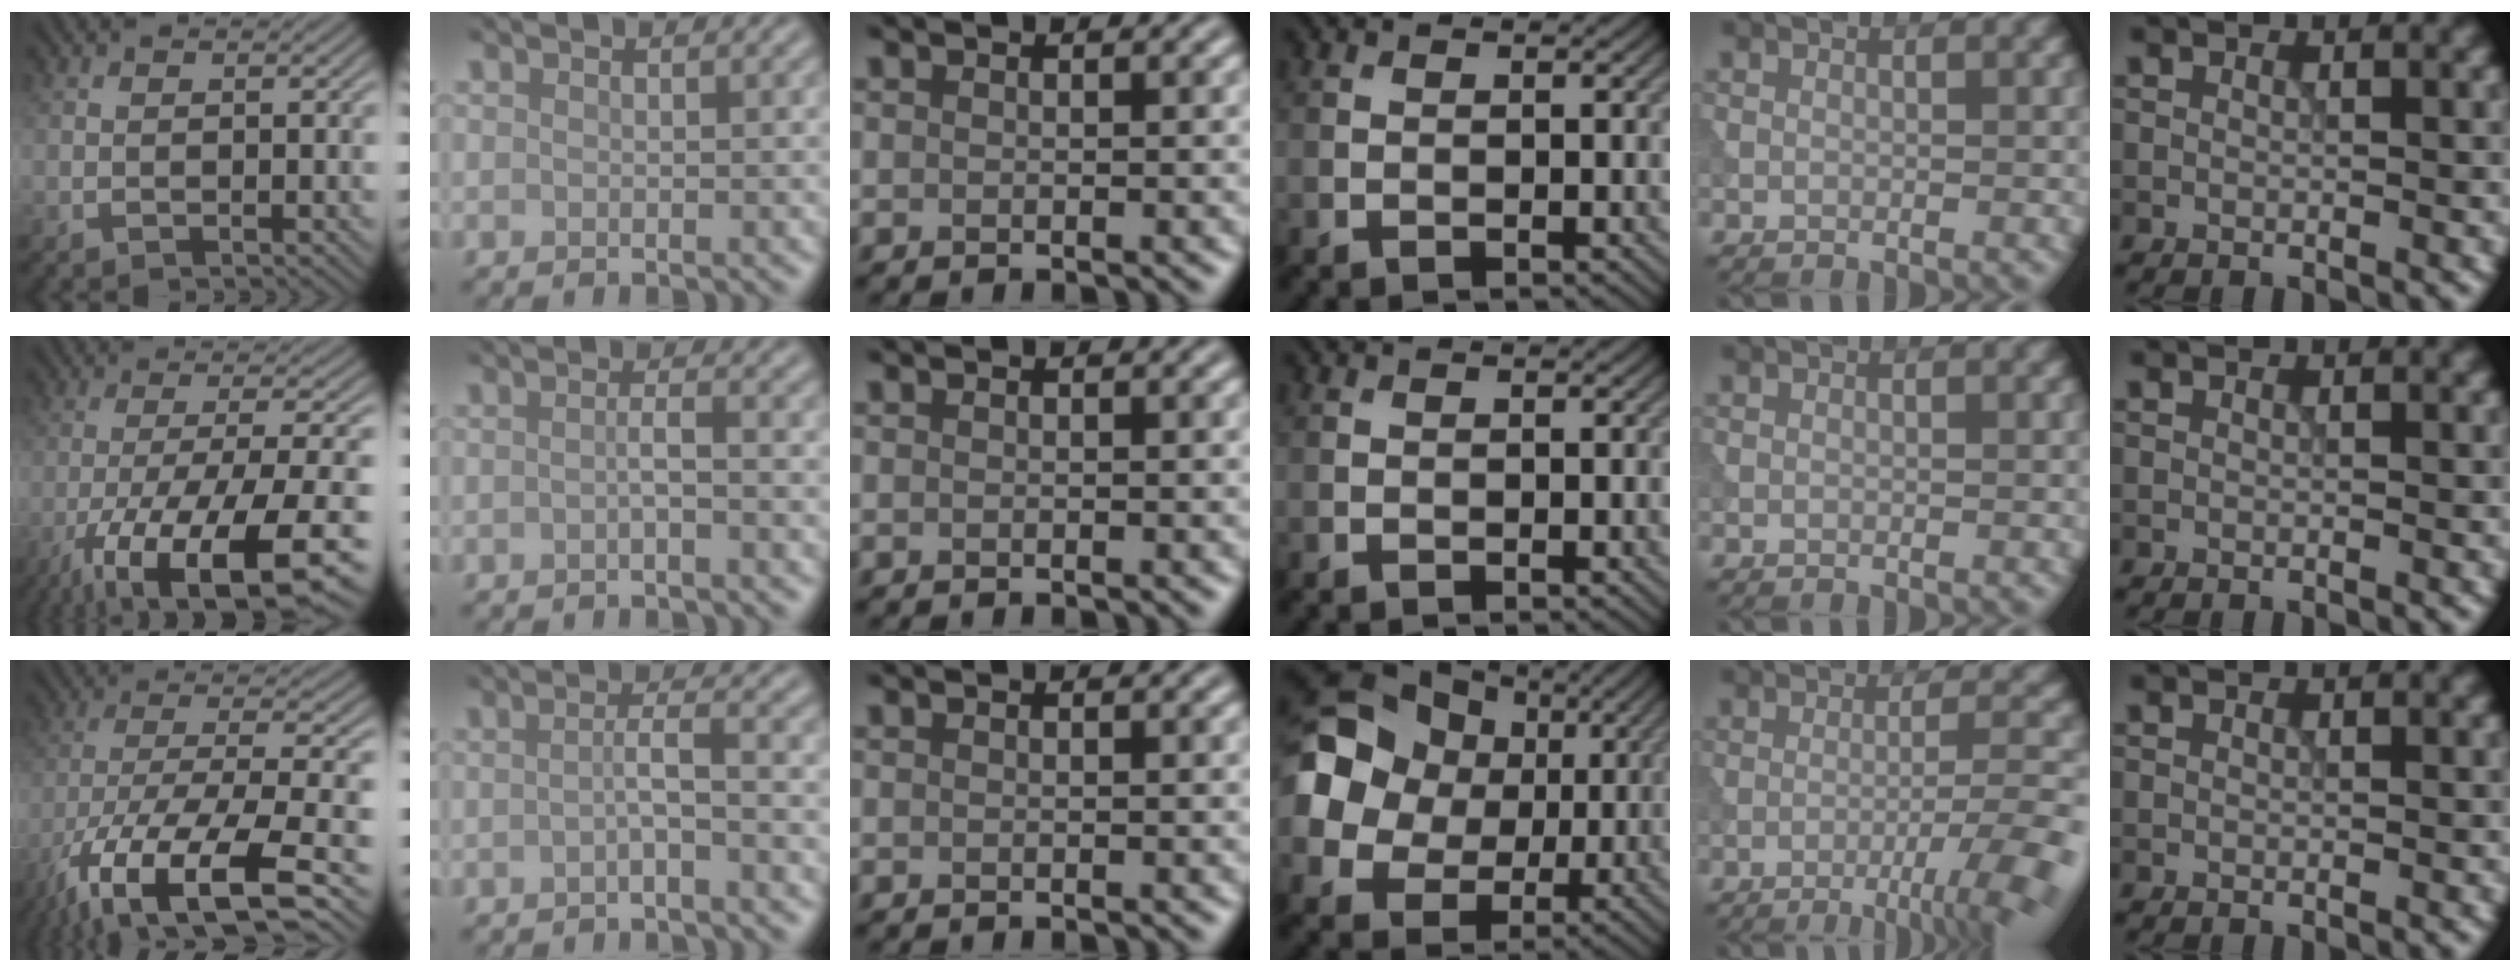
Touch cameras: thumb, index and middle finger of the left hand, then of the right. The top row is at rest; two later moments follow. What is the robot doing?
{"motion": "extract", "object": "tissue"}